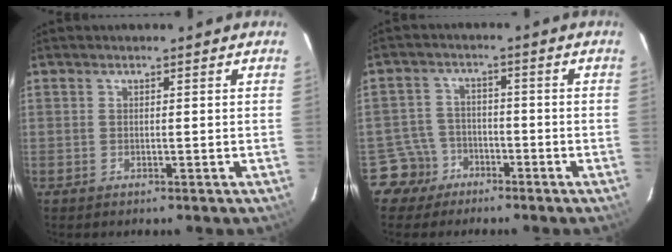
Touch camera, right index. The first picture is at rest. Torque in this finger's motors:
{"motor_torque": [-0.05, -0.19, -0.40, -0.21]}